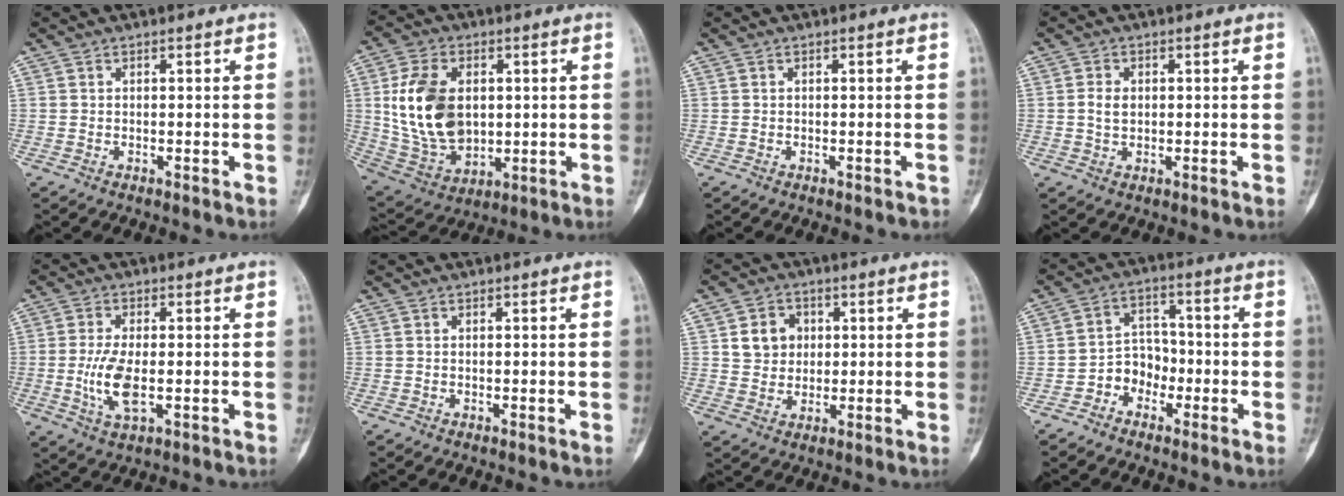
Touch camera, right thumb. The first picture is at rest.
{"total": 16.5, "force": [2.0, 10.9, 12.1], "torque": [-0.215, -0.008, 0.052]}
{"total": 0.6, "force": [-0.5, 0.2, 0.2], "torque": [-0.004, 0.004, -0.004]}
{"total": 2.8, "force": [0.2, 2.0, 1.9], "torque": [-0.031, 0.003, 0.004]}
{"total": 7.3, "force": [-1.1, 3.0, 6.6], "torque": [-0.143, -0.009, -0.018]}
{"total": 0.0}
{"total": 6.3, "force": [1.6, 5.5, 2.7], "torque": [-0.017, -0.003, 0.027]}
{"total": 6.0, "force": [-2.8, 4.8, 2.2], "torque": [-0.003, 0.033, -0.059]}